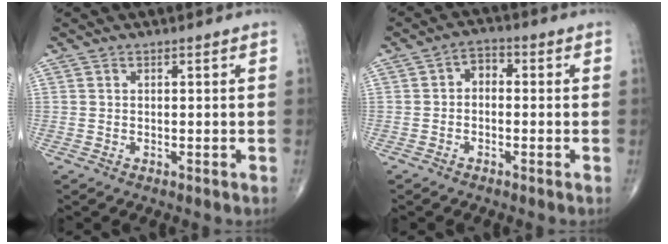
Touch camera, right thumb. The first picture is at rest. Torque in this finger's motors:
{"motor_torque": [-0.37, 0.29, 0.08, -0.25, 0.08]}